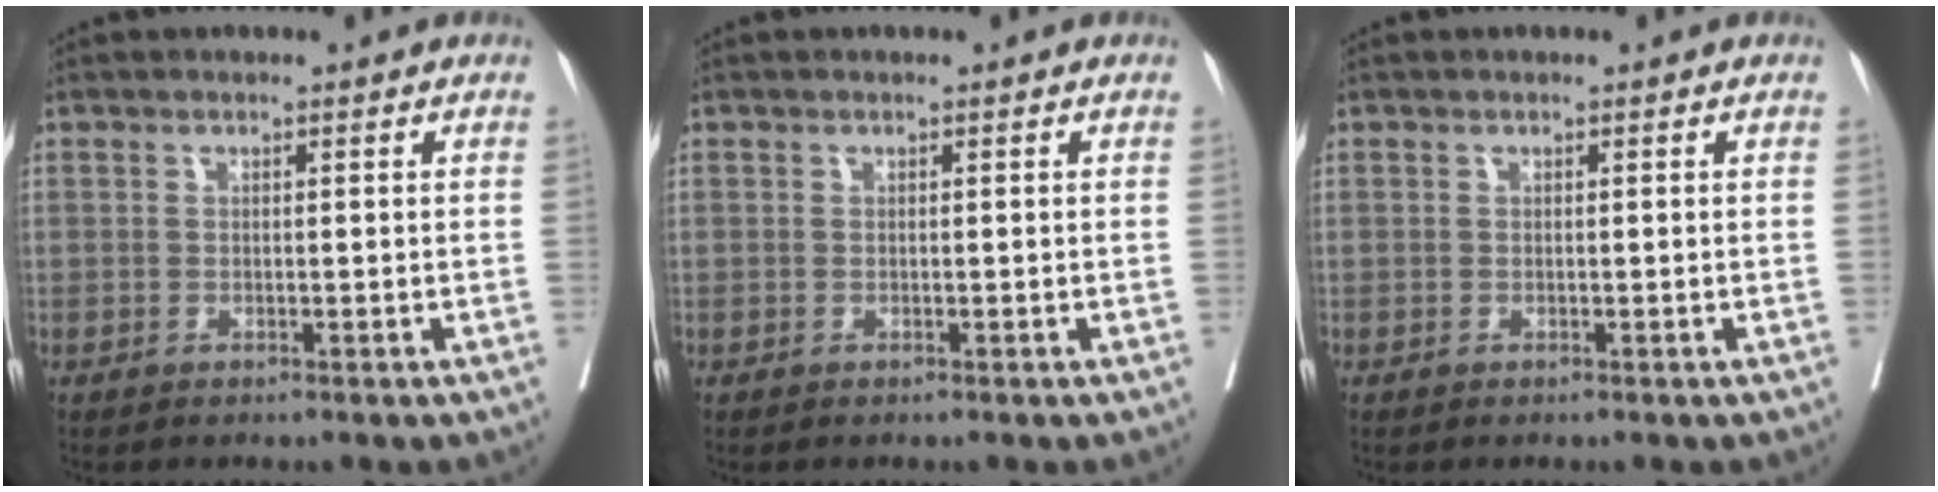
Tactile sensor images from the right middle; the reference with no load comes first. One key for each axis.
{"total": 0.0}
{"total": 0.0}